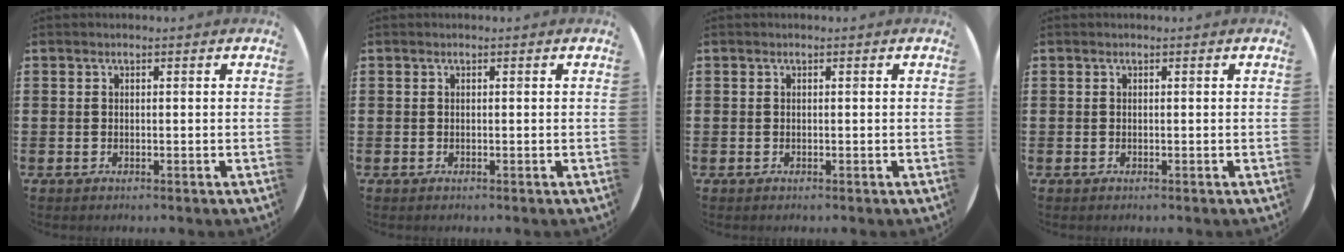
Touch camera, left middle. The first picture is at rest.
{"total": 0.0}
{"total": 0.0}
{"total": 0.0}